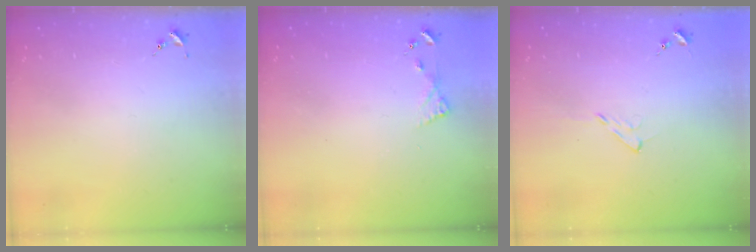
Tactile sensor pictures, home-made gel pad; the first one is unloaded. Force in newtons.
{"total": 4.6, "press": 4.6, "slide": 0.5}
{"total": 4.9, "press": 4.9, "slide": 0.6}